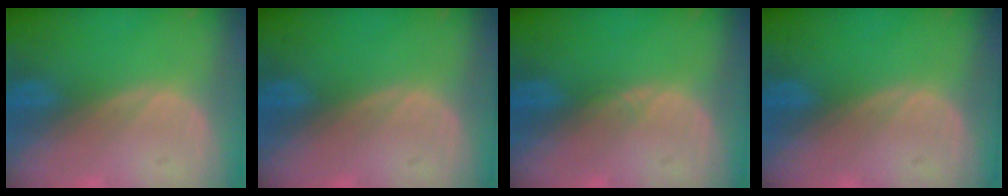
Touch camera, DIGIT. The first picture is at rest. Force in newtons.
{"total": 0.0}
{"total": 0.5, "press": 0.5, "slide": 0.1}
{"total": 0.0}